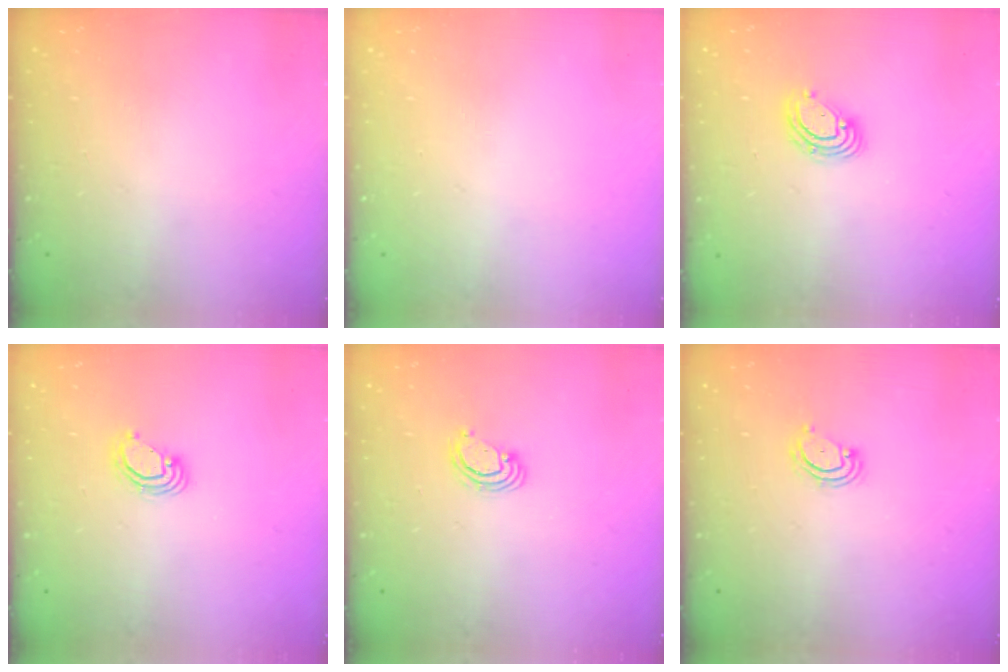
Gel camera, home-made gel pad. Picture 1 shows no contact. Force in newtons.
{"total": 0.0}
{"total": 6.2, "press": 6.1, "slide": 1.0}
{"total": 4.1, "press": 4.1, "slide": 0.3}
{"total": 2.5, "press": 2.5, "slide": 0.2}
{"total": 4.5, "press": 4.5, "slide": 0.4}